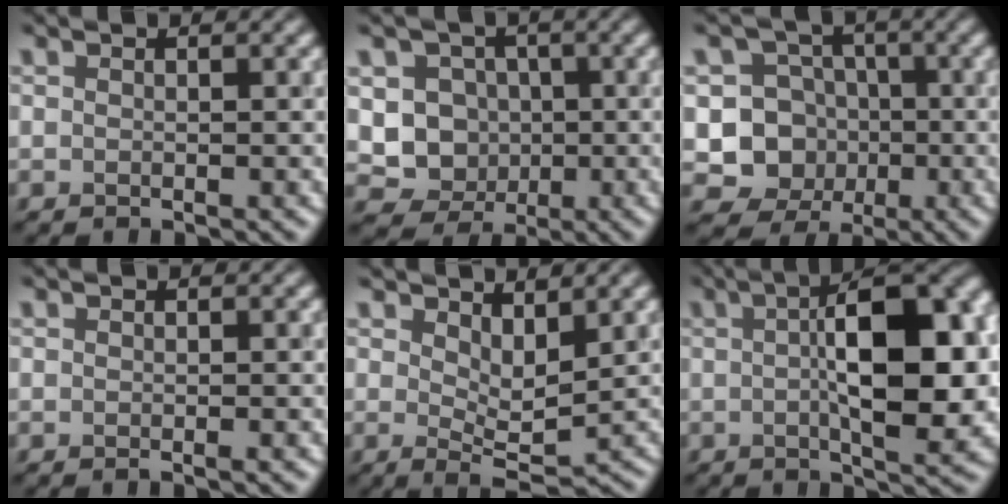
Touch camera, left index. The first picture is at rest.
{"total": 6.4, "force": [0.0, 5.9, 2.2], "torque": [-0.025, 0.016, -0.023]}
{"total": 8.3, "force": [-1.9, 7.8, 2.1], "torque": [-0.022, -0.001, -0.060]}
{"total": 0.6, "force": [-0.3, 0.0, 0.6], "torque": [-0.006, -0.002, -0.006]}
{"total": 3.4, "force": [1.5, 1.3, 2.7], "torque": [-0.047, -0.010, 0.028]}
{"total": 12.6, "force": [0.9, 4.3, 11.8], "torque": [-0.155, 0.012, 0.012]}